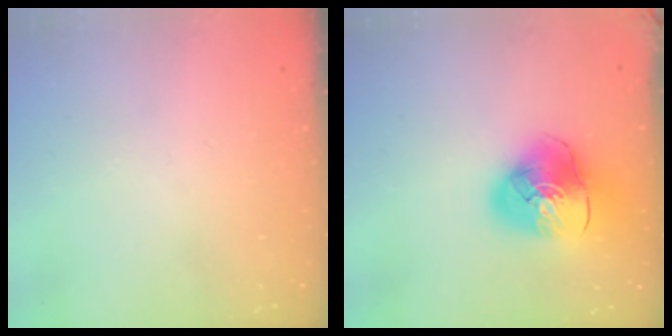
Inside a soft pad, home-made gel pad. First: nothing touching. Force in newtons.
{"total": 15.0, "press": 14.8, "slide": 2.2}